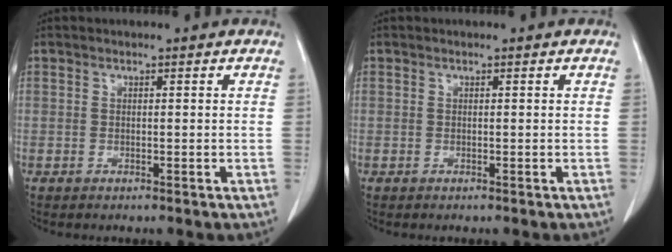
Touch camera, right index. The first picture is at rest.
{"total": 0.0}